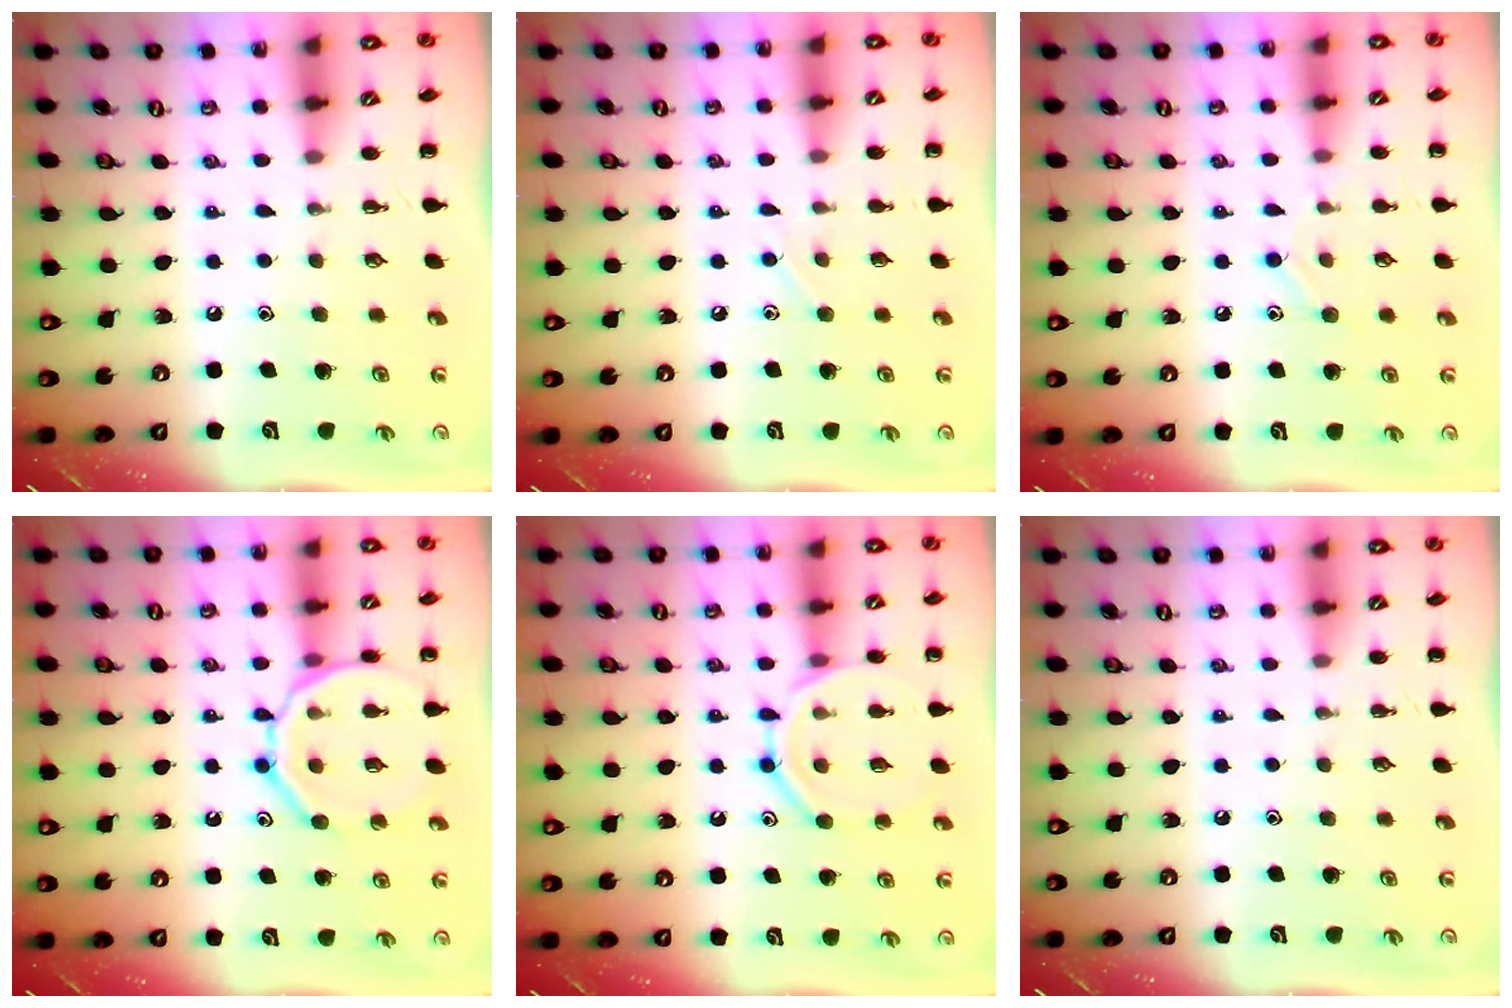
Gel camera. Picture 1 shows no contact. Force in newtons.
{"total": 3.9, "press": 3.7, "slide": 1.2}
{"total": 9.0, "press": 8.7, "slide": 2.6}
{"total": 14.7, "press": 14.7, "slide": 1.1}
{"total": 12.8, "press": 12.7, "slide": 1.2}
{"total": 0.0}